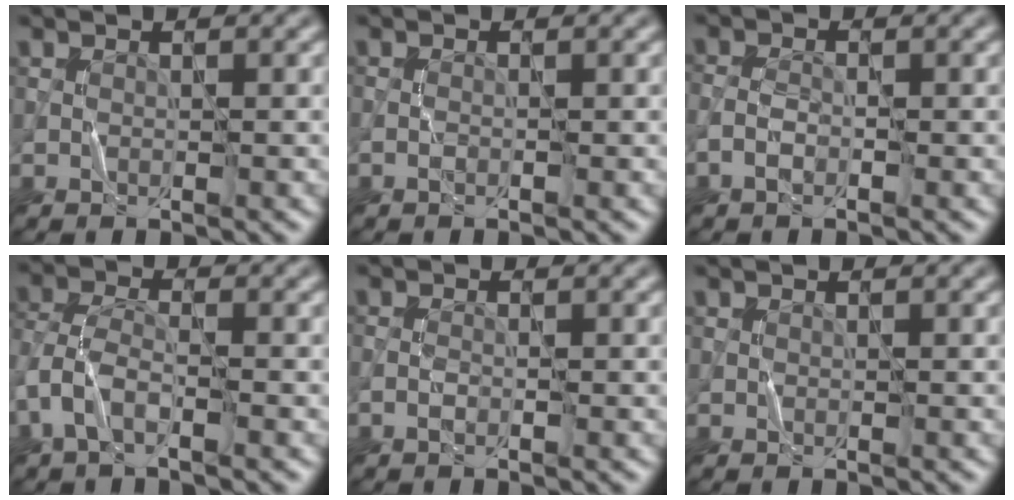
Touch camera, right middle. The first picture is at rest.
{"total": 0.0}
{"total": 1.3, "force": [-0.8, 0.6, 0.8], "torque": [-0.017, 0.003, -0.021]}
{"total": 3.6, "force": [-1.9, 1.6, 2.6], "torque": [-0.065, 0.003, -0.046]}
{"total": 0.6, "force": [-0.4, 0.2, 0.3], "torque": [-0.011, 0.001, -0.012]}
{"total": 0.0}